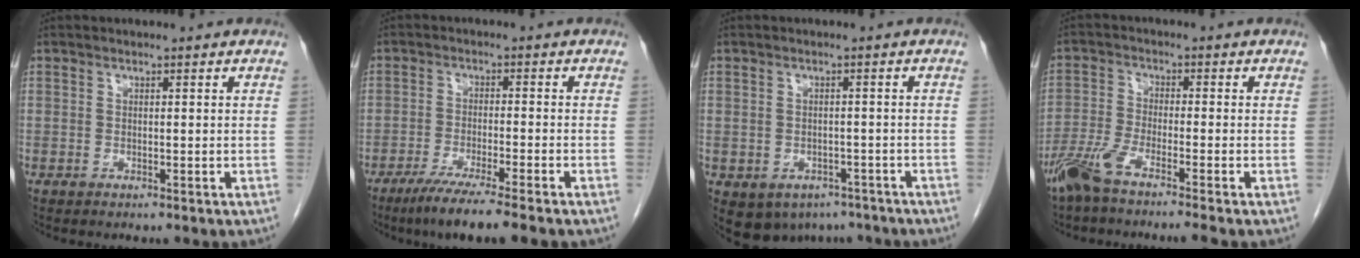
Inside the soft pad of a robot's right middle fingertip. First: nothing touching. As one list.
[{"total": 8.2, "force": [-6.2, -0.8, 5.3], "torque": [-0.089, -0.025, -0.102]}, {"total": 8.8, "force": [-5.3, 6.5, 2.8], "torque": [-0.059, 0.002, -0.061]}, {"total": 6.2, "force": [-4.7, -0.3, 4.0], "torque": [-0.086, -0.015, -0.098]}]